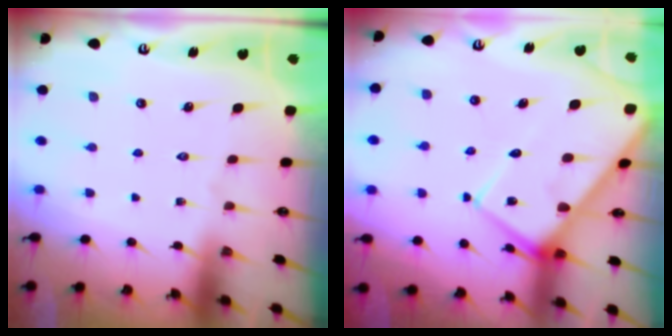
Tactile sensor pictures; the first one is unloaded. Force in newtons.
{"total": 10.9, "press": 10.9, "slide": 1.0}